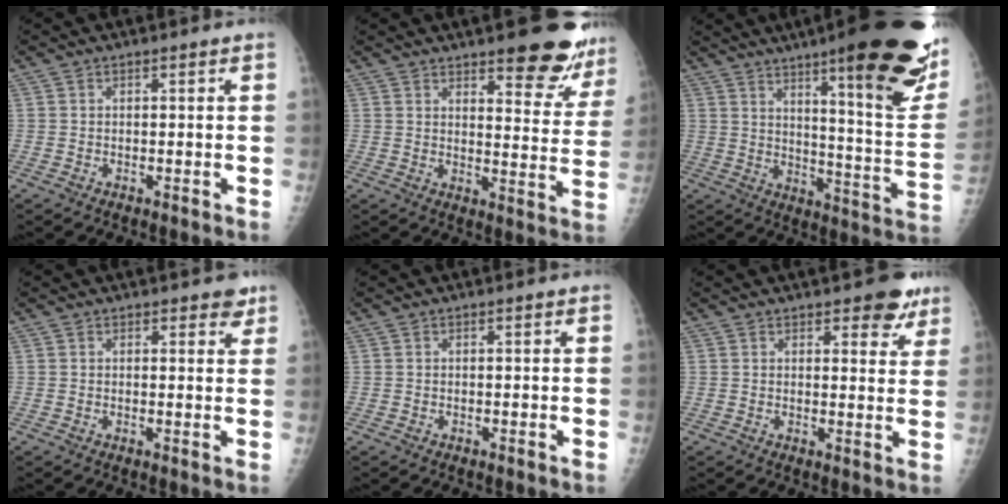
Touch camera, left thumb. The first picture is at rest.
{"total": 14.7, "force": [10.8, 4.4, 8.9], "torque": [-0.067, -0.074, 0.129]}
{"total": 27.6, "force": [16.1, 4.7, 21.9], "torque": [-0.249, -0.067, 0.227]}
{"total": 2.4, "force": [1.7, 1.2, 1.2], "torque": [0.007, -0.007, 0.016]}
{"total": 0.0}
{"total": 6.0, "force": [4.1, 2.6, 3.6], "torque": [-0.010, -0.019, 0.047]}